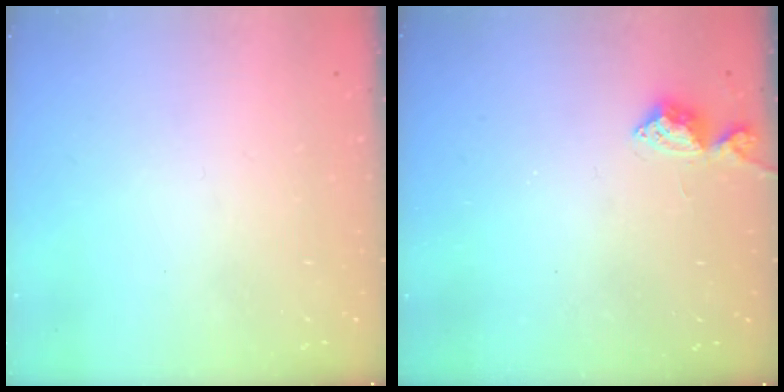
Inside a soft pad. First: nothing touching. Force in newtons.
{"total": 5.8, "press": 5.7, "slide": 0.7}